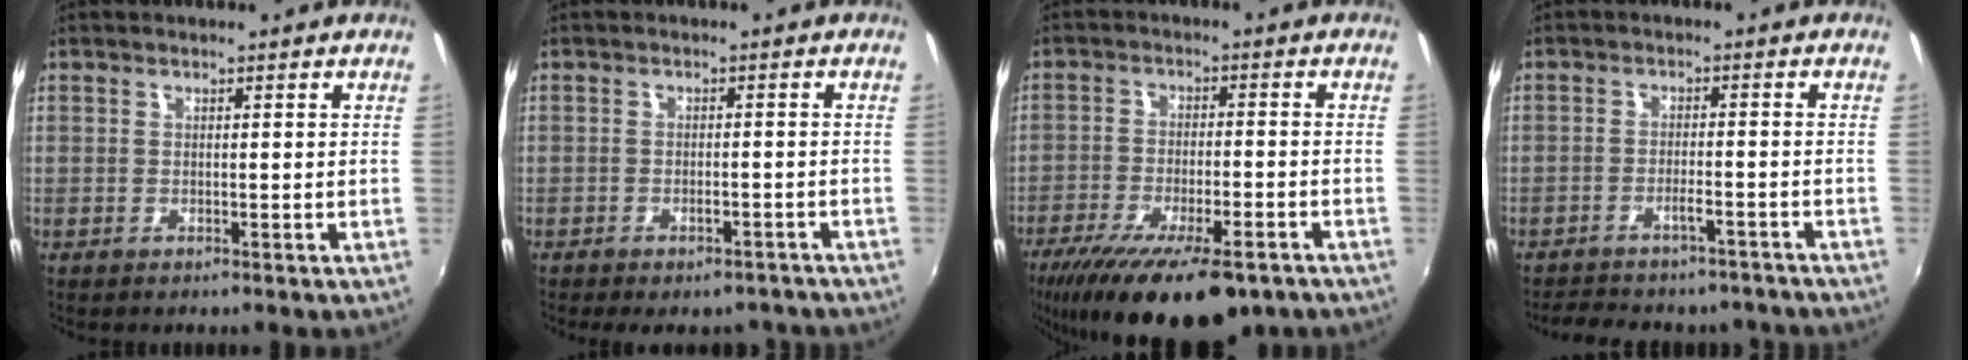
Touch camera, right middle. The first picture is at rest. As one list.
[{"total": 7.2, "force": [-6.1, 2.7, 2.8], "torque": [-0.054, -0.008, -0.070]}, {"total": 19.5, "force": [-13.5, 6.1, 12.6], "torque": [-0.238, -0.055, -0.205]}, {"total": 12.4, "force": [-11.0, 3.6, 4.4], "torque": [-0.100, -0.001, -0.137]}]